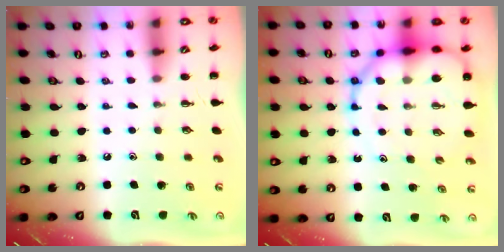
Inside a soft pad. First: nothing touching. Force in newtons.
{"total": 13.3, "press": 12.8, "slide": 3.7}